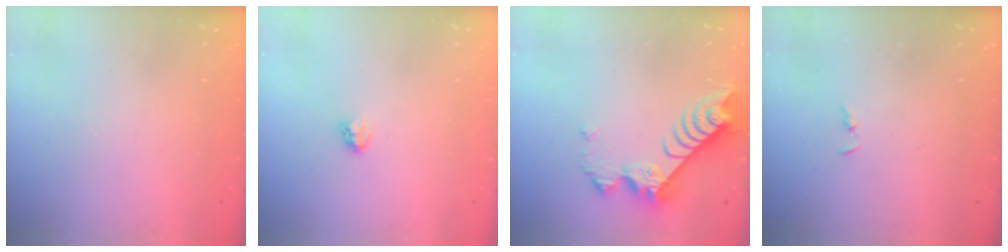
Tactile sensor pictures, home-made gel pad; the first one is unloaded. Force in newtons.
{"total": 2.8, "press": 2.8, "slide": 0.3}
{"total": 9.3, "press": 9.3, "slide": 1.0}
{"total": 1.3, "press": 1.2, "slide": 0.3}